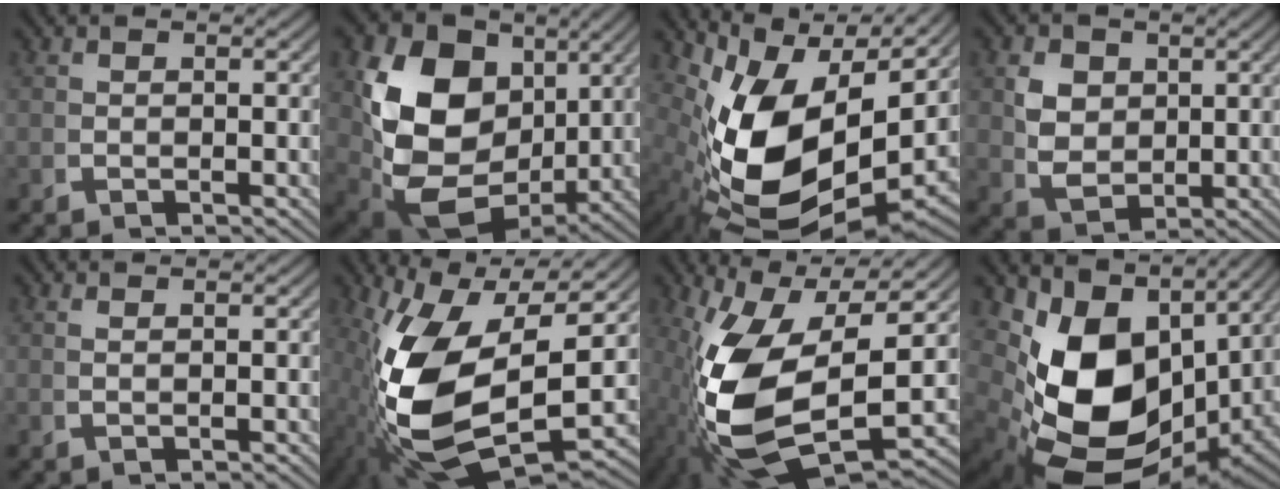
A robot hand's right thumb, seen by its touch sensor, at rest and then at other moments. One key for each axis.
{"total": 17.4, "fx": -1.3, "fy": 12.5, "fz": 12.0, "tx": -0.274, "ty": -0.082, "tz": 0.015}
{"total": 19.4, "fx": -0.6, "fy": 11.9, "fz": 15.3, "tx": -0.304, "ty": -0.071, "tz": 0.033}
{"total": 5.7, "fx": 0.5, "fy": 4.4, "fz": 3.5, "tx": -0.080, "ty": -0.034, "tz": 0.031}
{"total": 0.7, "fx": 0.4, "fy": -0.4, "fz": 0.3, "tx": -0.007, "ty": 0.004, "tz": 0.010}
{"total": 17.9, "fx": -1.6, "fy": 10.2, "fz": 14.6, "tx": -0.302, "ty": -0.065, "tz": 0.013}
{"total": 16.0, "fx": -1.4, "fy": 8.7, "fz": 13.4, "tx": -0.277, "ty": -0.056, "tz": 0.012}
{"total": 17.8, "fx": -1.5, "fy": 11.1, "fz": 13.8, "tx": -0.275, "ty": -0.071, "tz": 0.024}